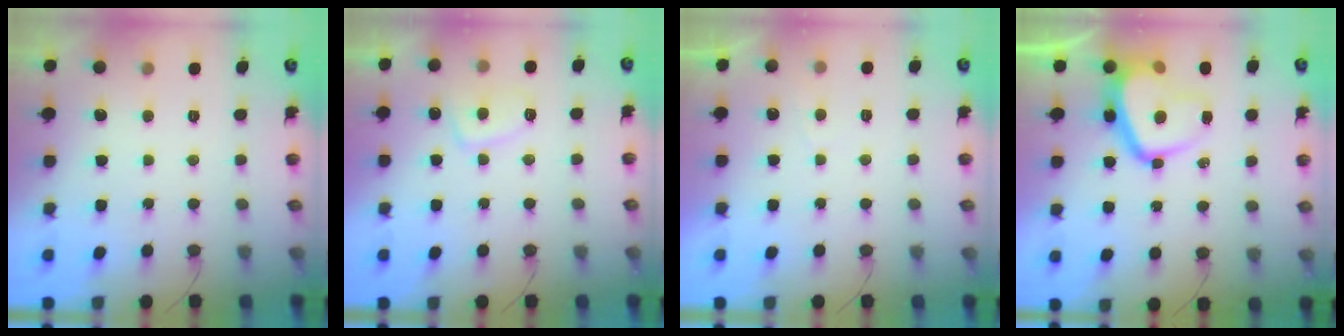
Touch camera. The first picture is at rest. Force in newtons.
{"total": 6.0, "press": 5.9, "slide": 1.1}
{"total": 0.9, "press": 0.7, "slide": 0.5}
{"total": 12.6, "press": 12.5, "slide": 1.1}